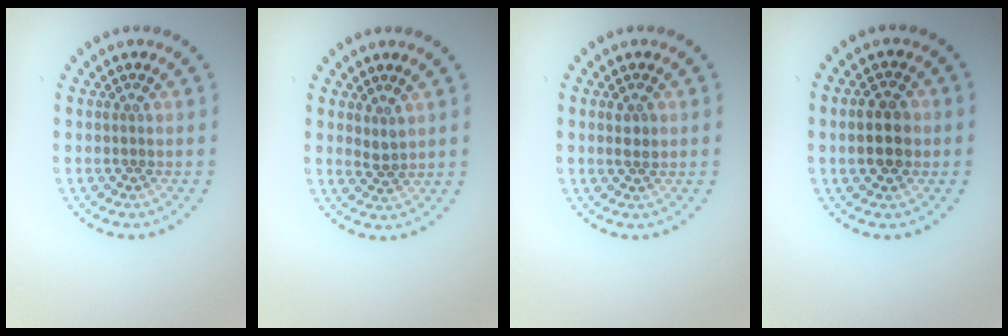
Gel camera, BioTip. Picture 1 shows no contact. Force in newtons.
{"total": 1.3, "press": 1.1, "slide": 0.7}
{"total": 1.2, "press": 1.2, "slide": 0.2}
{"total": 3.4, "press": 3.4, "slide": 0.1}